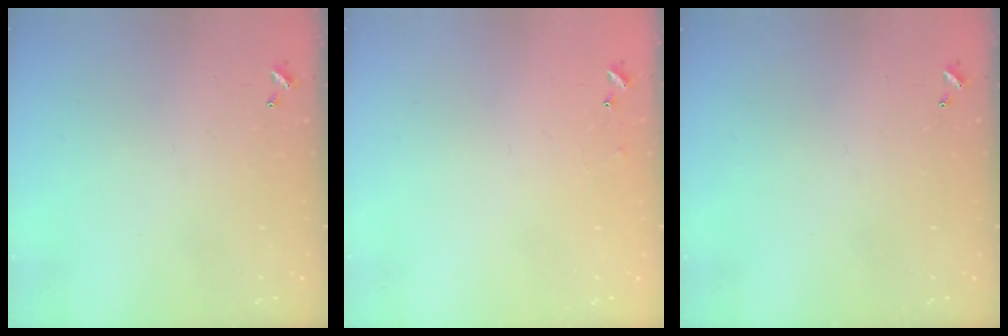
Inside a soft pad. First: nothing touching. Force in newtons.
{"total": 6.4, "press": 6.3, "slide": 0.5}
{"total": 0.0}